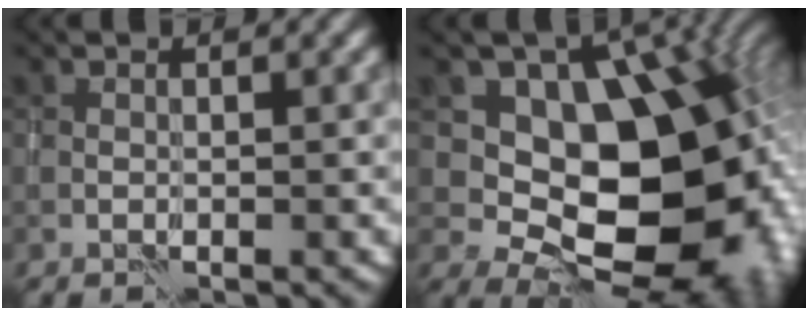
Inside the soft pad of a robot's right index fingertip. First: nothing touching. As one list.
[{"total": 16.4, "force": [0.4, 11.1, 12.0], "torque": [-0.145, -0.014, 0.013]}]